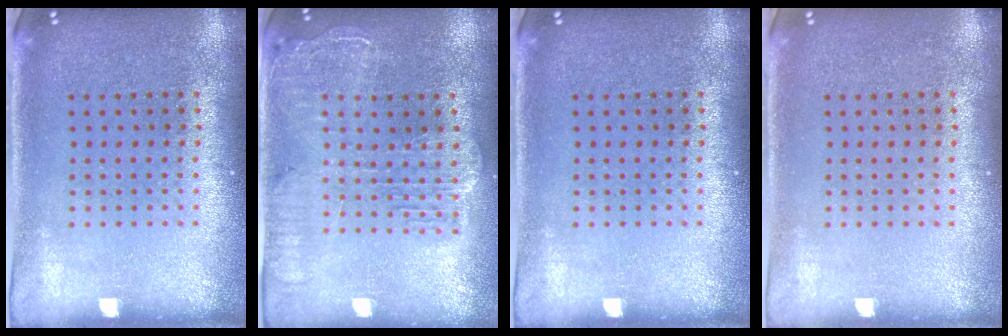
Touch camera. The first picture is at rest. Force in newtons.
{"total": 2.2, "press": 2.0, "slide": 1.0}
{"total": 0.0}
{"total": 0.0}